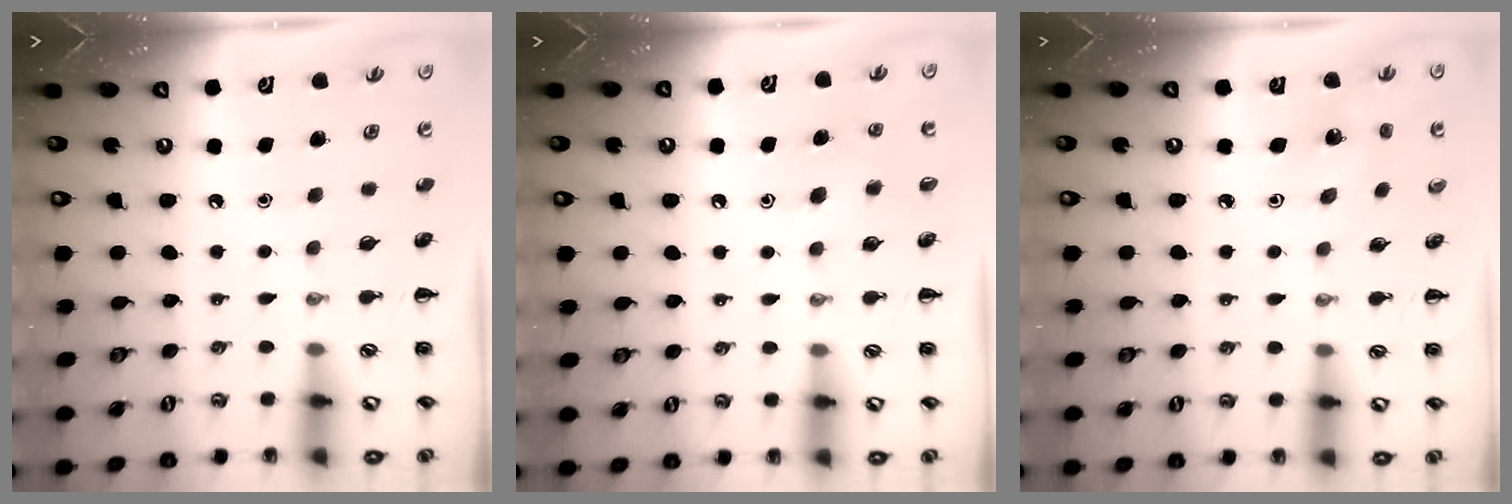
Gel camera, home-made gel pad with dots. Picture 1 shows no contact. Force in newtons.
{"total": 4.2, "press": 4.0, "slide": 1.4}
{"total": 1.6, "press": 1.5, "slide": 0.5}